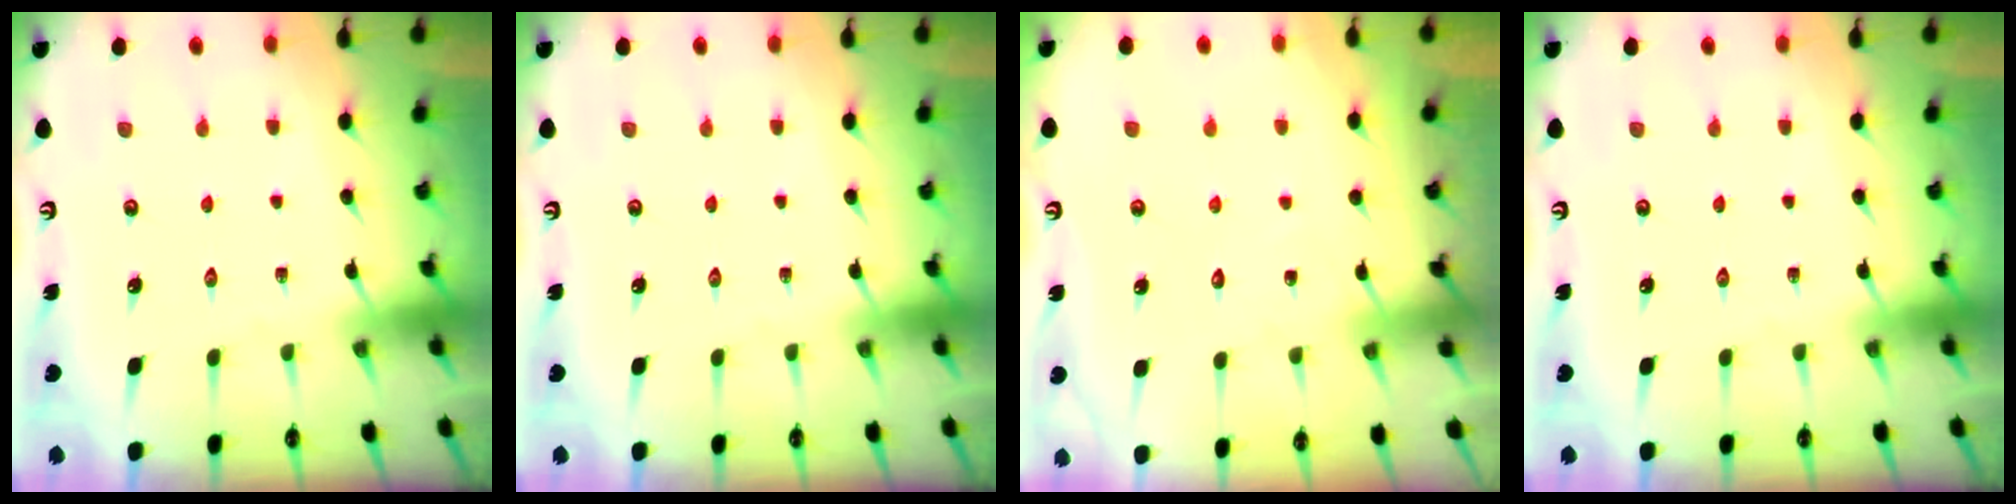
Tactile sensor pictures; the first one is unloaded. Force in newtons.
{"total": 0.0}
{"total": 6.1, "press": 6.1, "slide": 0.6}
{"total": 0.0}